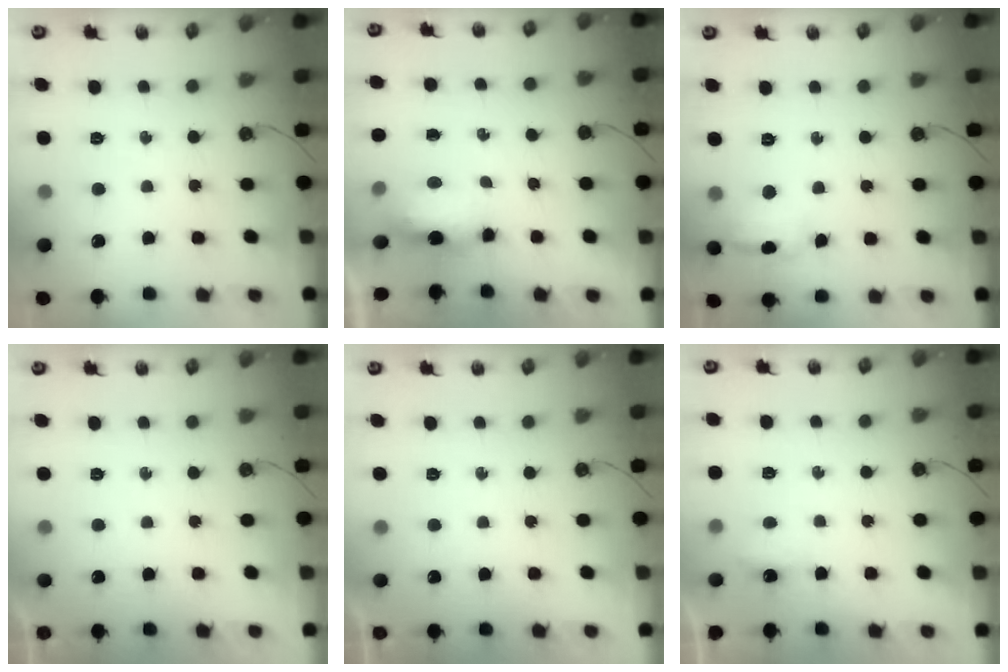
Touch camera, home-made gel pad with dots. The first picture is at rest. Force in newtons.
{"total": 6.1, "press": 6.0, "slide": 0.5}
{"total": 9.4, "press": 9.3, "slide": 1.3}
{"total": 0.0}
{"total": 0.0}
{"total": 3.0, "press": 2.9, "slide": 0.5}